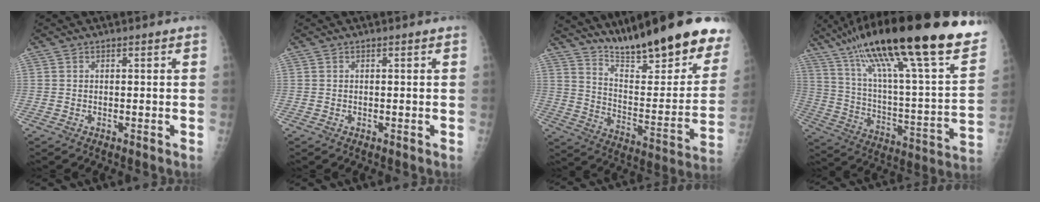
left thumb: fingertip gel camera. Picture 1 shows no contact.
{"total": 0.0}
{"total": 27.3, "force": [20.2, 6.1, 17.3], "torque": [-0.221, -0.101, 0.297]}
{"total": 36.9, "force": [24.3, 6.1, 27.0], "torque": [-0.398, -0.039, 0.387]}